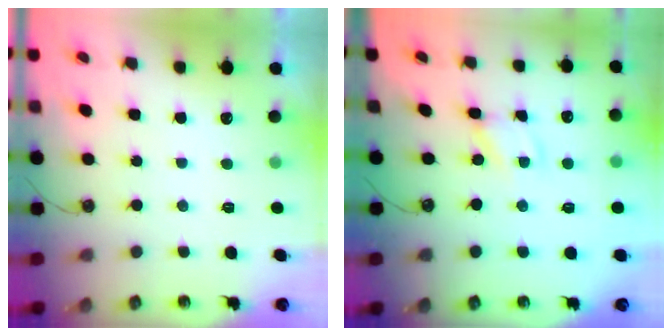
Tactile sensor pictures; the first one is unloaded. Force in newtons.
{"total": 2.8, "press": 2.8, "slide": 0.1}